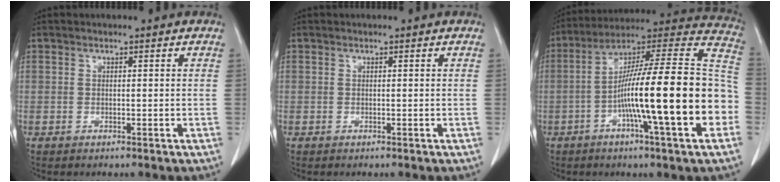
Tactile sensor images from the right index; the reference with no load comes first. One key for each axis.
{"total": 0.0}
{"total": 24.8, "fx": -5.6, "fy": 1.1, "fz": 24.2, "tx": -0.319, "ty": 0.013, "tz": -0.096}